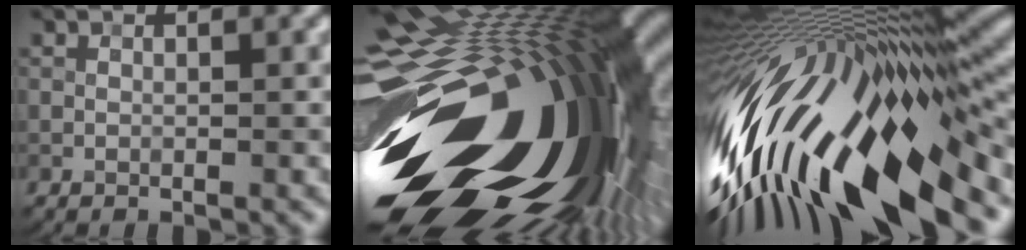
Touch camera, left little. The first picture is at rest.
{"total": 20.4, "force": [-2.1, 10.6, 17.3], "torque": [-0.330, -0.052, -0.034]}
{"total": 18.5, "force": [-3.6, 5.8, 17.1], "torque": [-0.297, -0.025, -0.065]}